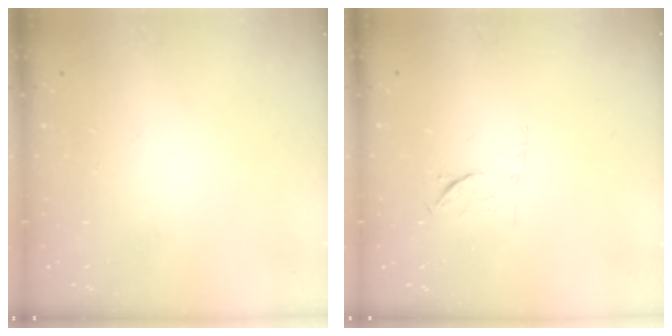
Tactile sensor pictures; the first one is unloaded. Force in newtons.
{"total": 6.1, "press": 6.0, "slide": 1.1}